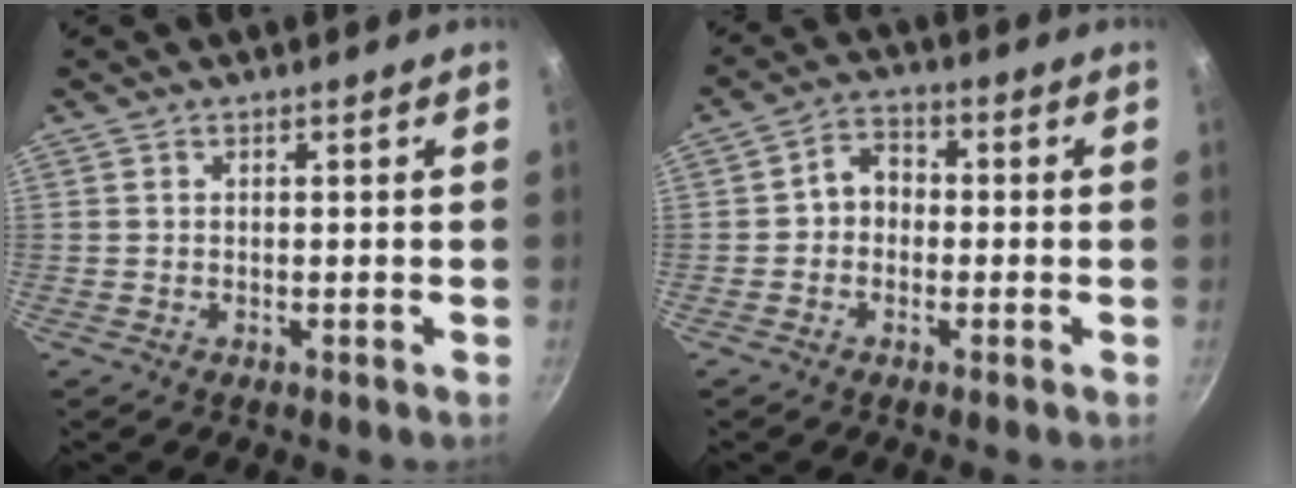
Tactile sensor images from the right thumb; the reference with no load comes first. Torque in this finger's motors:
{"motor_torque": [-0.60, 0.27, 0.19, 0.44, 0.02]}